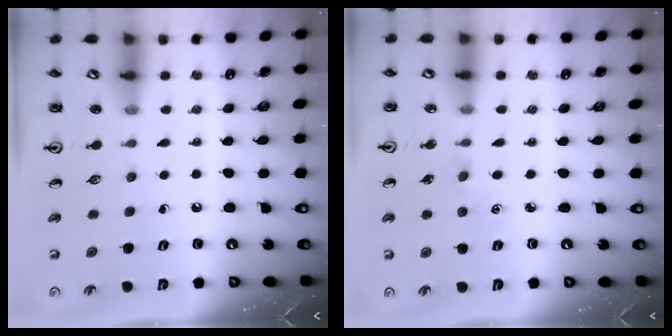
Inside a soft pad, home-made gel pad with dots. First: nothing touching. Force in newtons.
{"total": 1.1, "press": 1.1, "slide": 0.2}